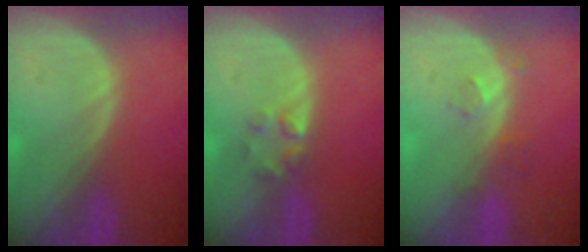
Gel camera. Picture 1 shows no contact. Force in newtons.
{"total": 2.2, "press": 2.2, "slide": 0.2}
{"total": 2.7, "press": 2.3, "slide": 1.5}